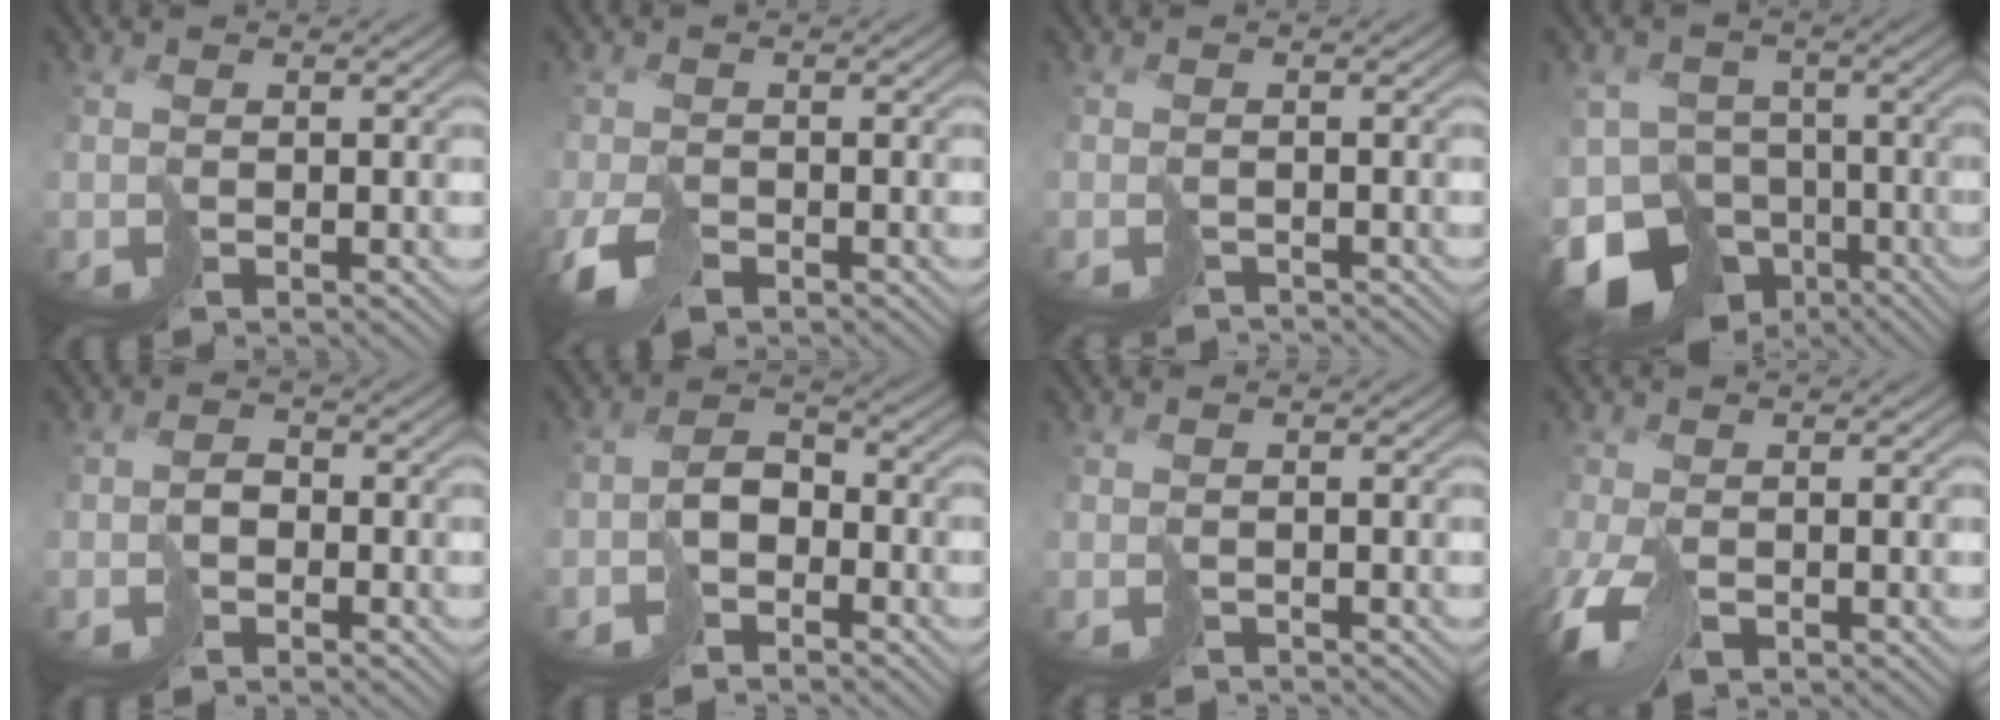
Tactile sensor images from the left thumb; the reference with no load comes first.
{"total": 3.5, "force": [-1.9, 2.0, 2.1], "torque": [-0.041, 0.000, -0.040]}
{"total": 2.1, "force": [-2.0, 0.5, 0.2], "torque": [0.010, -0.004, -0.035]}
{"total": 12.6, "force": [-8.3, 7.9, 5.3], "torque": [-0.106, -0.023, -0.121]}
{"total": 1.7, "force": [-1.3, 1.1, 0.3], "torque": [0.006, 0.006, -0.031]}
{"total": 4.2, "force": [-3.0, 2.5, 1.6], "torque": [-0.014, 0.003, -0.061]}
{"total": 1.5, "force": [-1.4, 0.3, 0.0], "torque": [0.009, -0.003, -0.026]}
{"total": 4.9, "force": [-2.6, 2.4, 3.3], "torque": [-0.067, -0.007, -0.047]}